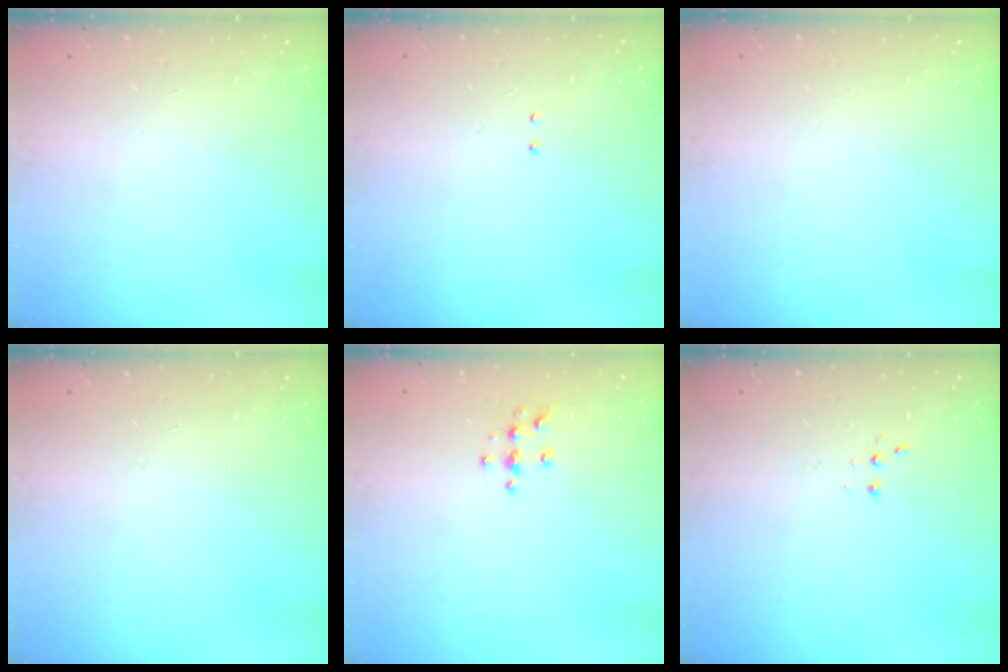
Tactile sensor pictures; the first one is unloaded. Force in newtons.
{"total": 2.1, "press": 2.0, "slide": 0.6}
{"total": 0.0}
{"total": 0.0}
{"total": 3.7, "press": 3.7, "slide": 0.4}
{"total": 2.7, "press": 2.7, "slide": 0.5}